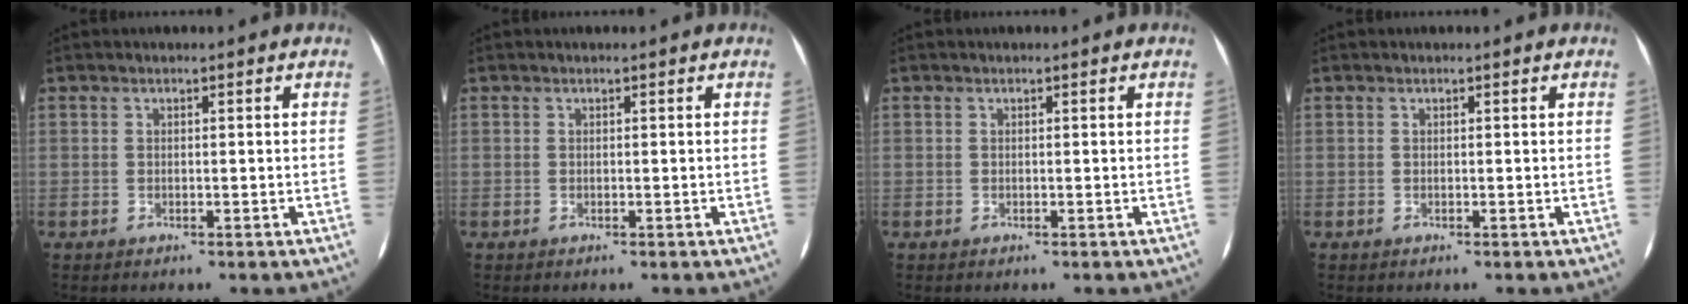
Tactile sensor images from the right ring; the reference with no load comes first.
{"total": 0.0}
{"total": 0.0}
{"total": 0.0}